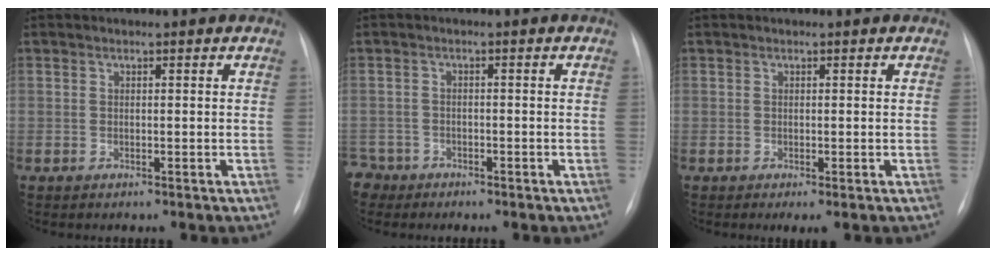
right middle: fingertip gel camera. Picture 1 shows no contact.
{"total": 3.7, "force": [-2.8, 2.3, -0.6], "torque": [0.013, 0.004, -0.056]}
{"total": 1.0, "force": [-0.4, 0.2, 0.9], "torque": [-0.013, -0.004, -0.005]}